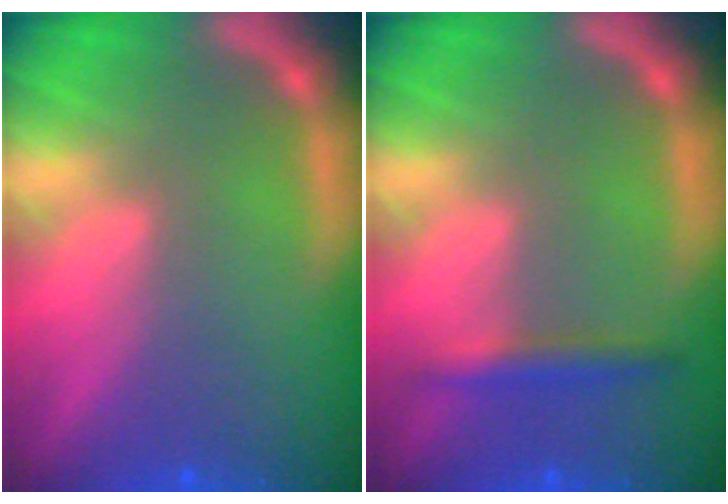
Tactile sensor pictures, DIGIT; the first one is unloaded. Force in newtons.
{"total": 1.9}